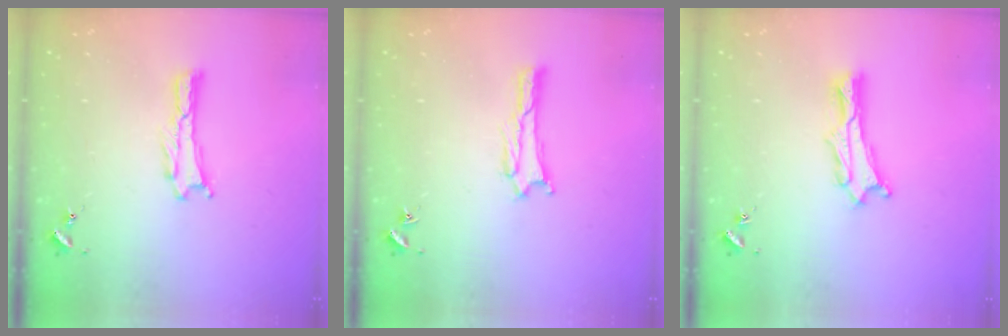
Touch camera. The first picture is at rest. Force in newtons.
{"total": 1.9, "press": 1.9, "slide": 0.1}
{"total": 1.5, "press": 1.4, "slide": 0.2}